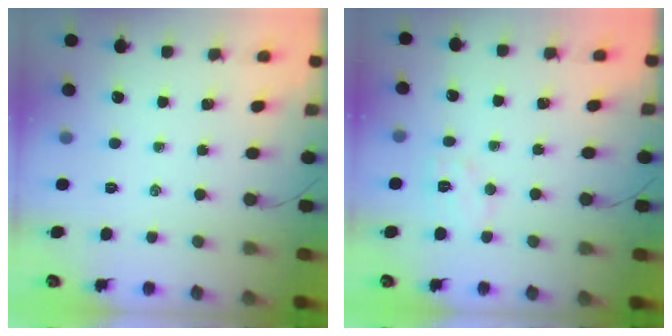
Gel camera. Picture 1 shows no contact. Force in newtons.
{"total": 6.7, "press": 6.6, "slide": 1.1}